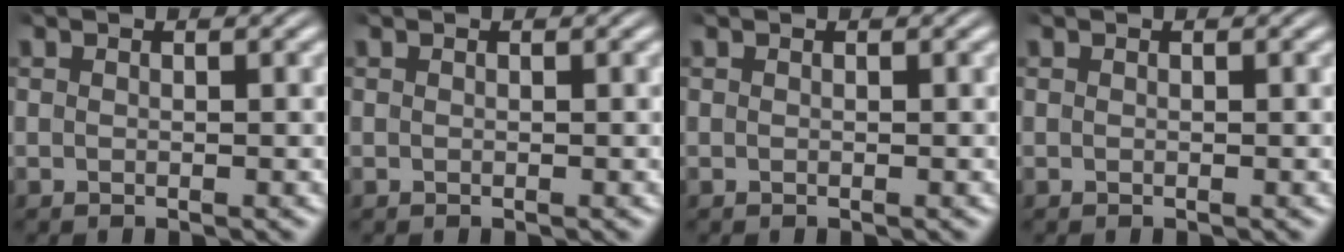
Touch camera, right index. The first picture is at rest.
{"total": 0.0}
{"total": 0.0}
{"total": 0.0}